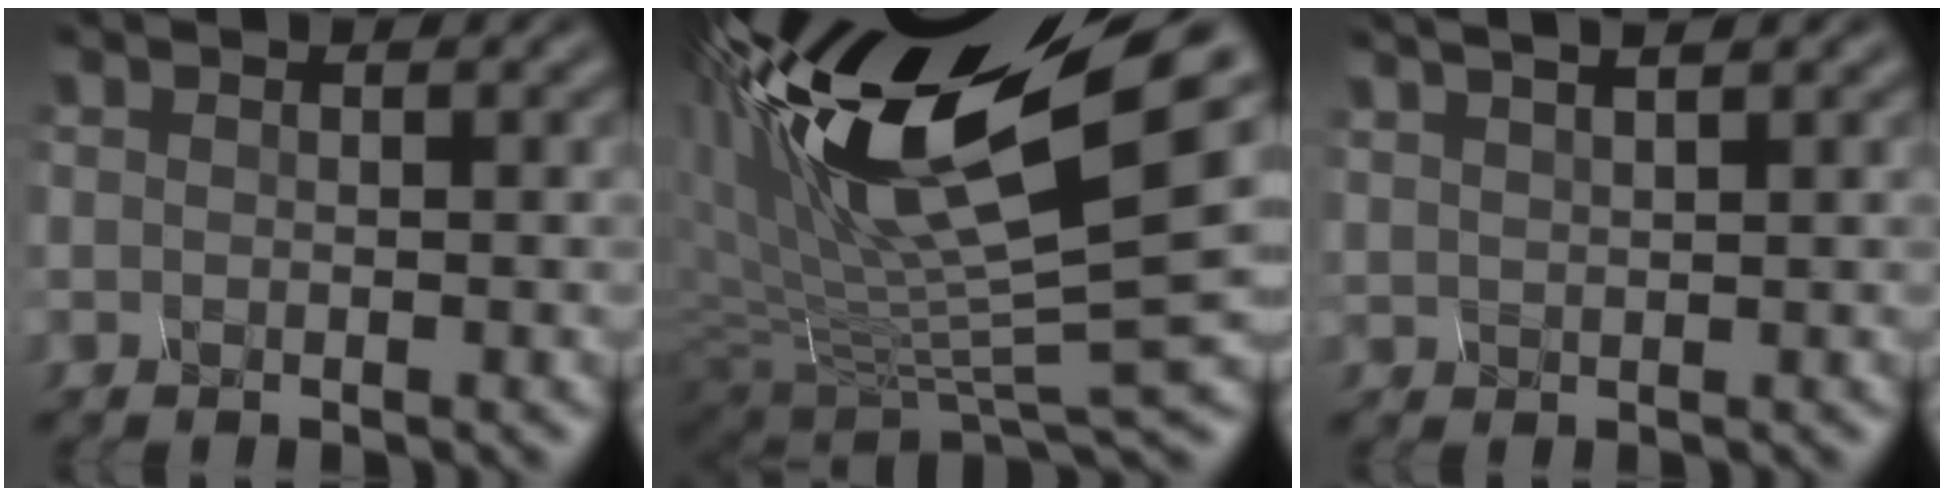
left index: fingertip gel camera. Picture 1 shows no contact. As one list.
[{"total": 14.0, "force": [7.4, 3.1, 11.4], "torque": [-0.228, 0.019, 0.139]}, {"total": 3.6, "force": [3.1, 0.6, 1.7], "torque": [-0.019, 0.040, 0.028]}]